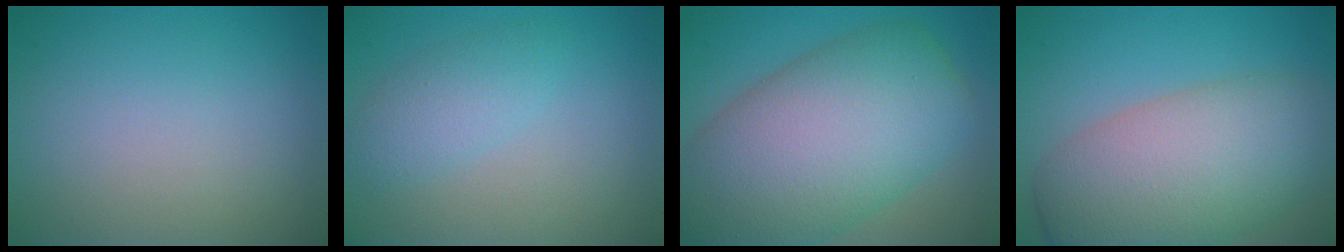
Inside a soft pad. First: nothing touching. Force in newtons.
{"total": 2.8, "press": 2.8, "slide": 0.1}
{"total": 14.4, "press": 14.3, "slide": 0.8}
{"total": 10.3, "press": 10.3, "slide": 0.5}